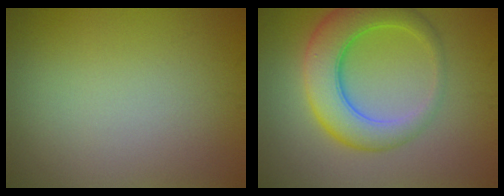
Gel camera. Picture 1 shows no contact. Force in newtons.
{"total": 6.8, "press": 6.8, "slide": 0.2}